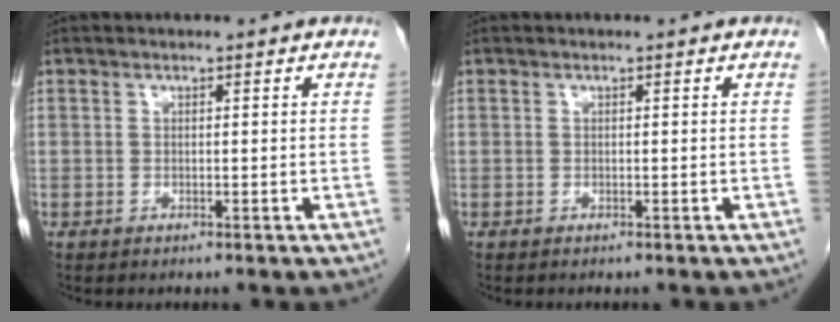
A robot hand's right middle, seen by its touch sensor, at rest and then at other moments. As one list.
[{"total": 0.0}]